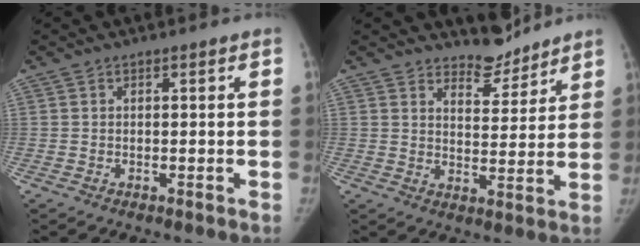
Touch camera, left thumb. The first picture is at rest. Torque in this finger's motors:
{"motor_torque": [0.96, -0.25, -0.21, -1.08, 0.05]}